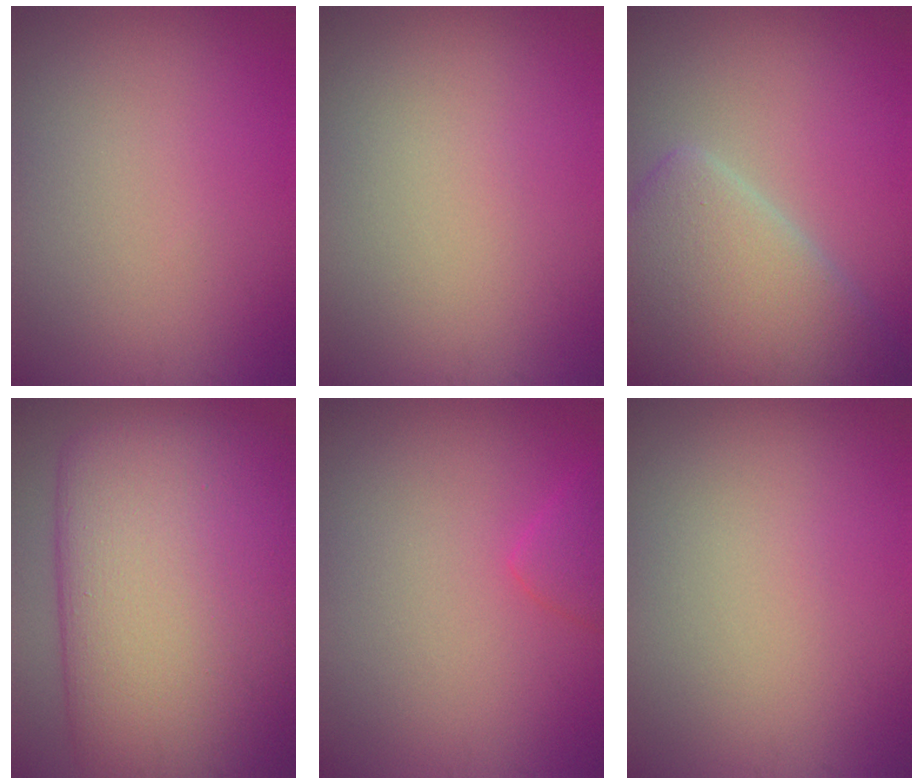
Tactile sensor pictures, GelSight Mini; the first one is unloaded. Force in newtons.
{"total": 0.0}
{"total": 7.3, "press": 7.3, "slide": 0.6}
{"total": 16.9, "press": 16.9, "slide": 0.9}
{"total": 1.7, "press": 1.7, "slide": 0.1}
{"total": 0.0}